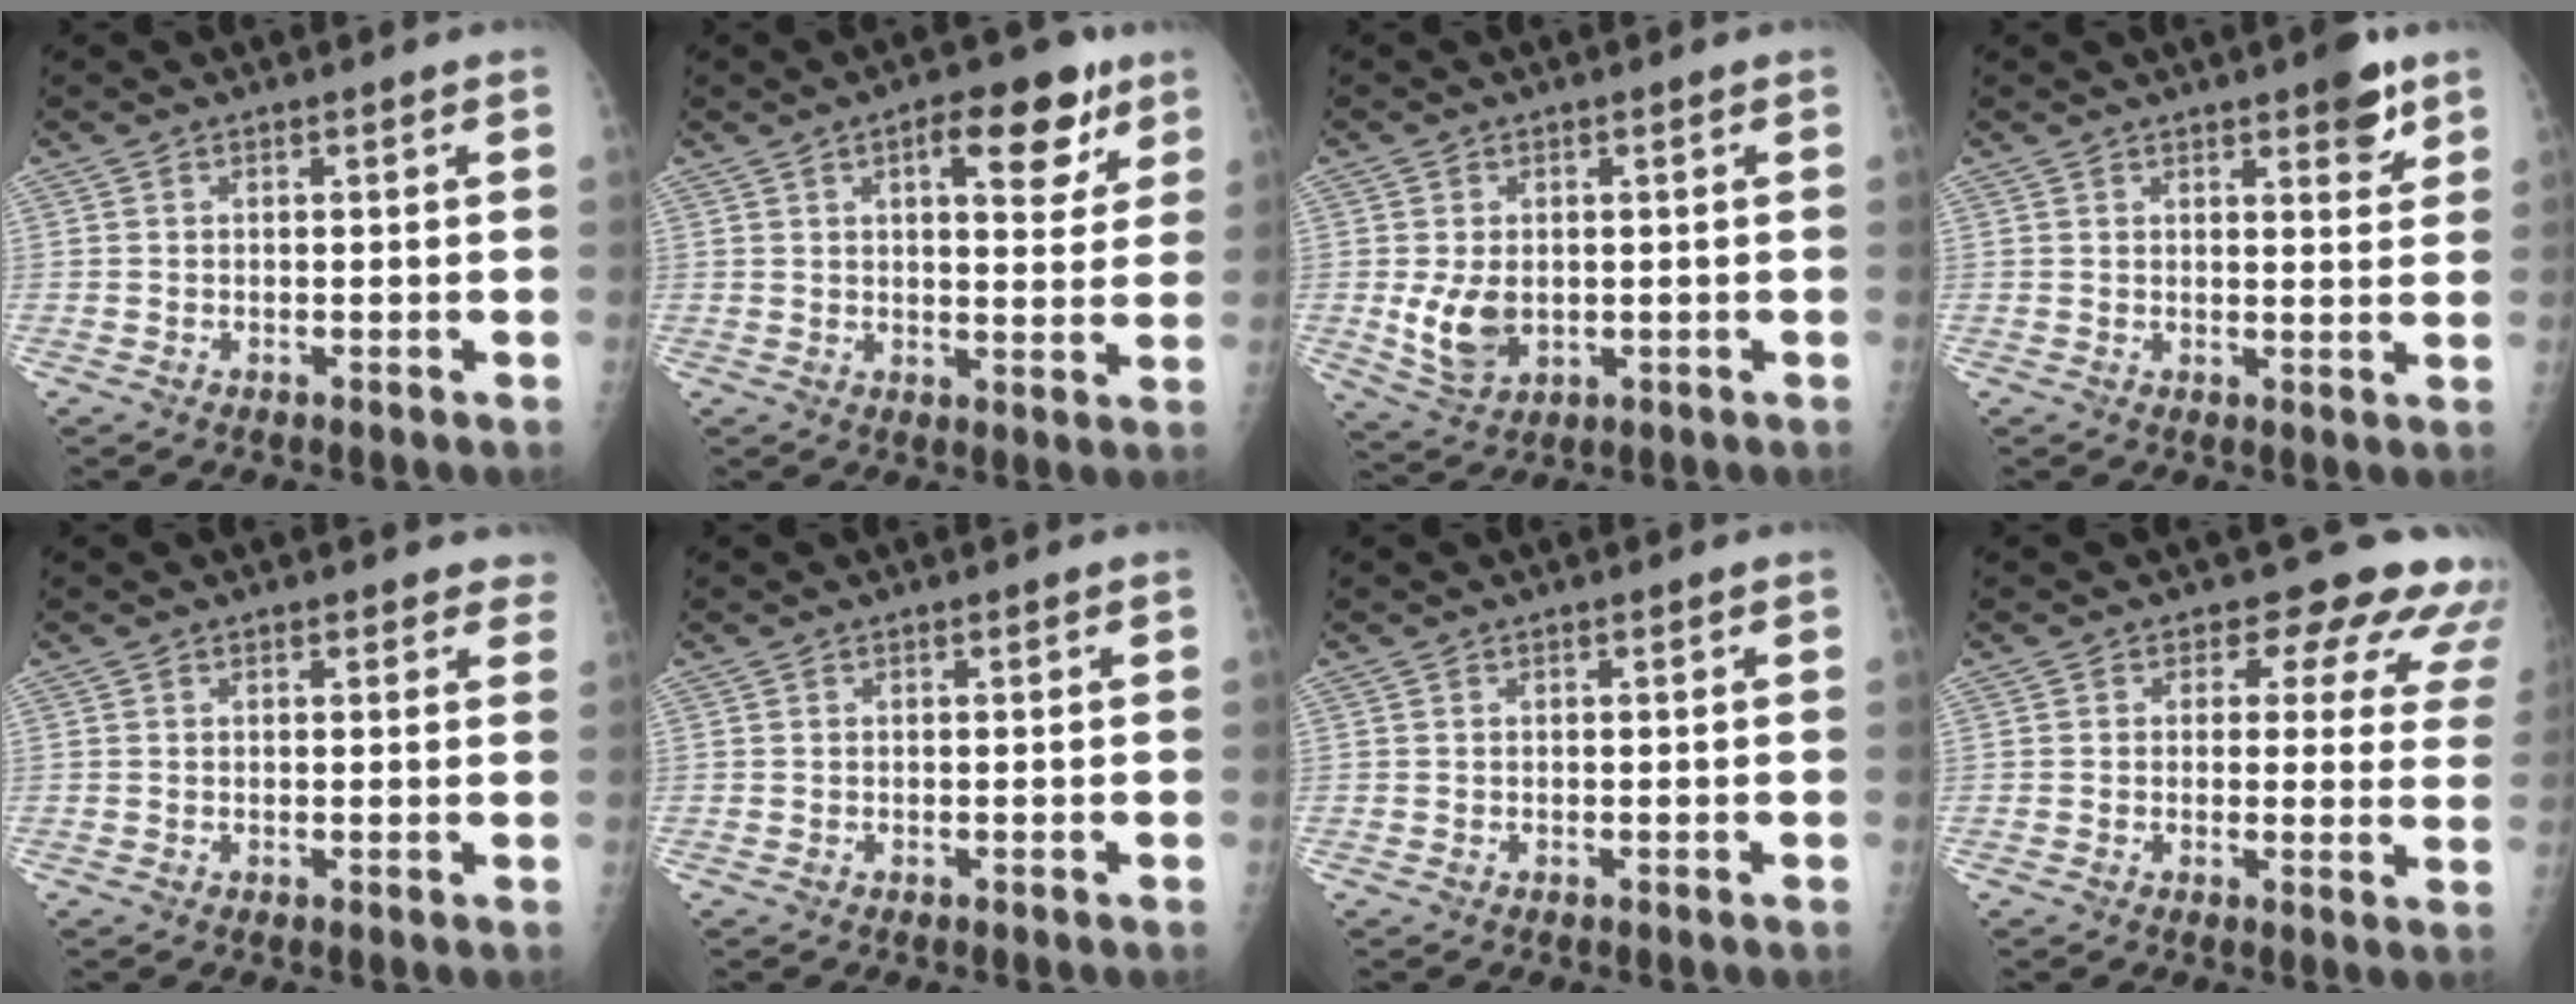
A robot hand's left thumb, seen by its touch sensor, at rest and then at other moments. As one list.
[{"total": 11.0, "force": [5.3, 4.8, 8.3], "torque": [-0.080, -0.013, 0.069]}, {"total": 6.9, "force": [-0.3, 4.7, 5.0], "torque": [-0.081, -0.013, 0.008]}, {"total": 5.5, "force": [3.4, 1.8, 3.9], "torque": [-0.036, -0.017, 0.039]}, {"total": 3.0, "force": [2.6, 1.4, 0.7], "torque": [0.026, -0.007, 0.015]}, {"total": 0.0}, {"total": 0.0}, {"total": 12.1, "force": [9.8, 6.3, 3.6], "torque": [0.021, -0.045, 0.078]}]